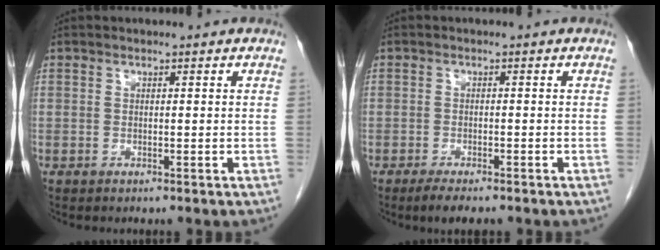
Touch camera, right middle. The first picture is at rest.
{"total": 3.4, "force": [-2.6, 0.7, 2.1], "torque": [-0.039, -0.009, -0.038]}